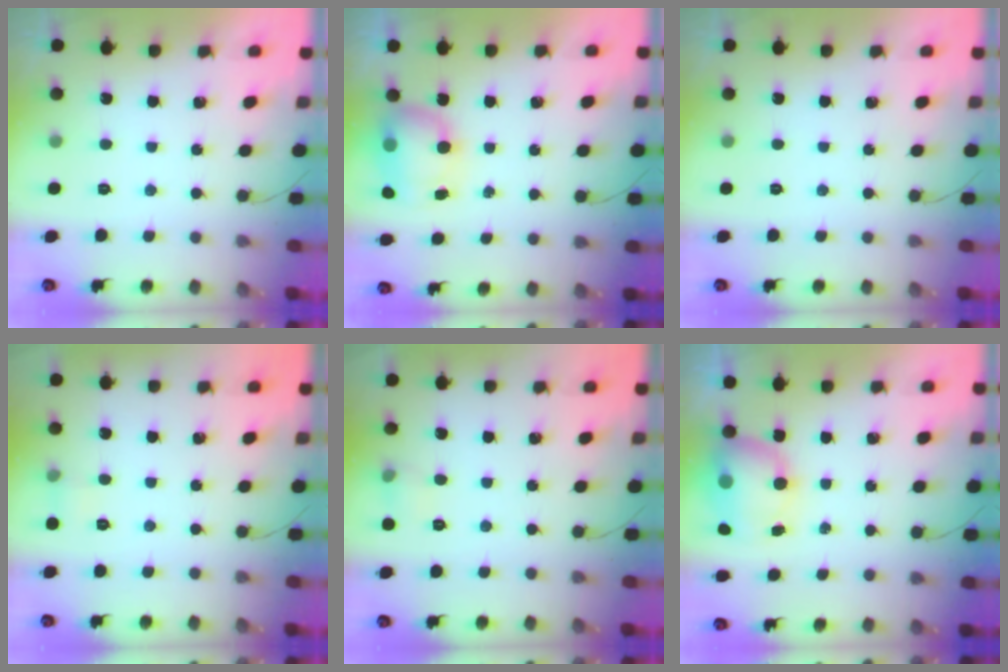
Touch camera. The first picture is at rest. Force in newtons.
{"total": 7.9, "press": 7.8, "slide": 1.2}
{"total": 0.0}
{"total": 4.2, "press": 3.8, "slide": 1.8}
{"total": 4.8, "press": 4.6, "slide": 1.4}
{"total": 7.6, "press": 7.4, "slide": 1.8}